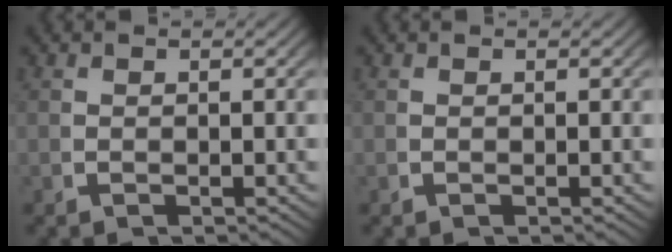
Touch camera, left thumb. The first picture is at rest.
{"total": 0.0}